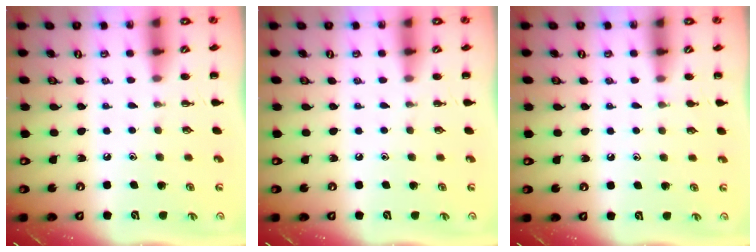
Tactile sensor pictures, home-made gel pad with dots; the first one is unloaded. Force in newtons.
{"total": 0.0}
{"total": 3.7, "press": 3.5, "slide": 1.3}